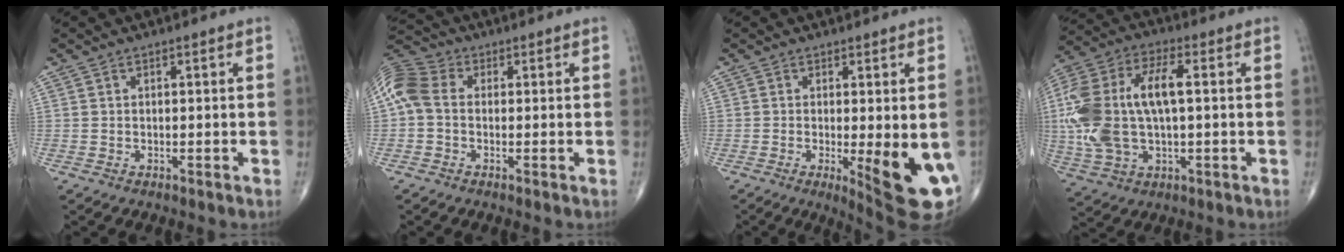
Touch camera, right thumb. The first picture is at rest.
{"total": 7.9, "force": [0.2, 5.7, 5.4], "torque": [-0.119, 0.023, -0.010]}
{"total": 11.6, "force": [-2.8, 2.9, 10.9], "torque": [-0.126, -0.021, -0.028]}
{"total": 20.9, "force": [1.2, 10.4, 18.1], "torque": [-0.409, 0.017, 0.020]}